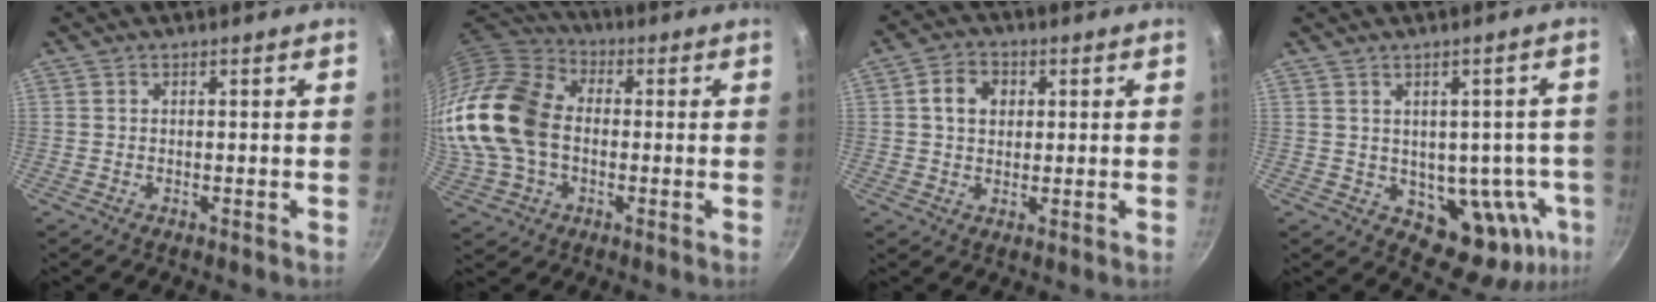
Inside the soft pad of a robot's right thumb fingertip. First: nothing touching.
{"total": 21.6, "force": [-0.8, 15.6, 14.9], "torque": [-0.315, 0.038, -0.019]}
{"total": 5.9, "force": [1.4, 4.6, 3.4], "torque": [-0.039, 0.007, 0.017]}
{"total": 12.2, "force": [-1.9, 8.2, 8.8], "torque": [-0.057, 0.001, -0.009]}